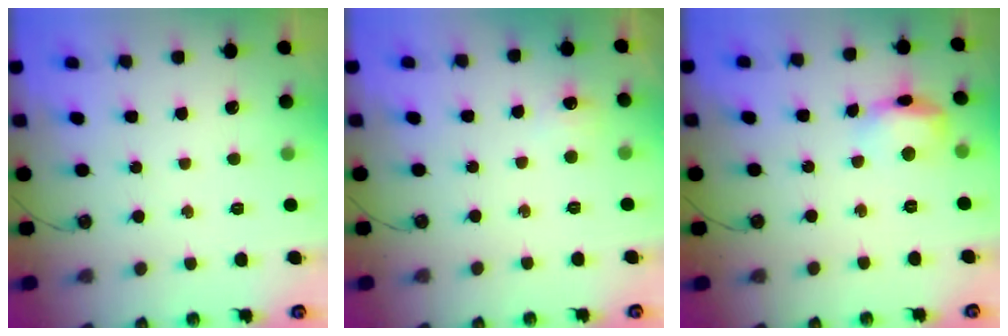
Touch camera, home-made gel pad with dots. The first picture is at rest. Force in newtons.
{"total": 6.0, "press": 5.9, "slide": 0.7}
{"total": 13.1, "press": 8.6, "slide": 9.9}